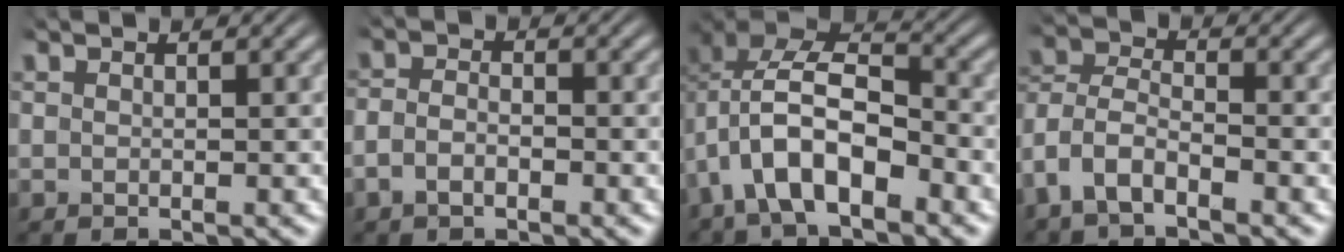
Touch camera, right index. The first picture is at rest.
{"total": 2.1, "force": [-1.3, 1.1, 1.2], "torque": [-0.029, -0.002, -0.024]}
{"total": 9.2, "force": [-0.2, 7.1, 5.8], "torque": [-0.120, -0.012, -0.018]}
{"total": 6.3, "force": [-2.0, 5.4, 2.5], "torque": [-0.090, -0.020, -0.040]}